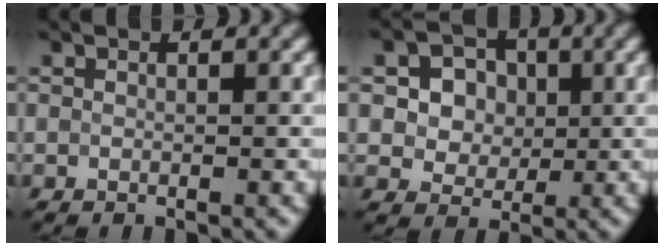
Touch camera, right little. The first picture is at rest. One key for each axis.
{"total": 5.3, "fx": 1.4, "fy": 4.5, "fz": 2.6, "tx": -0.047, "ty": 0.013, "tz": 0.015}